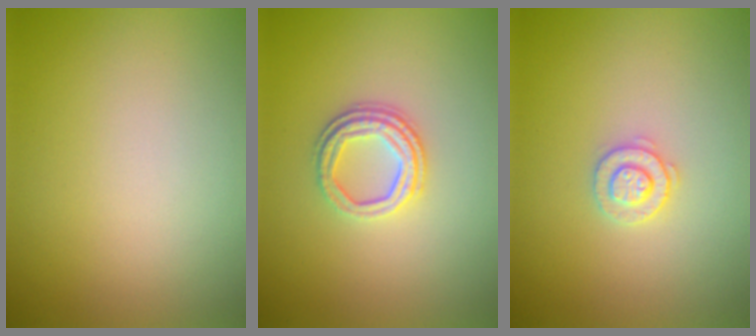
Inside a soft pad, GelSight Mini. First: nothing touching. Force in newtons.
{"total": 3.1, "press": 2.5, "slide": 1.9}
{"total": 2.0, "press": 1.9, "slide": 0.4}